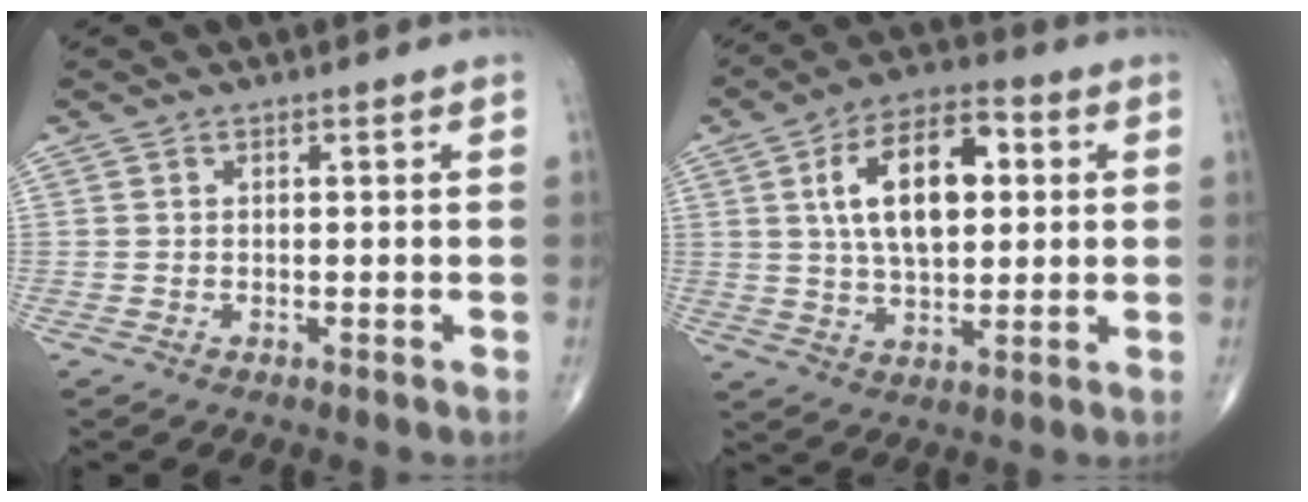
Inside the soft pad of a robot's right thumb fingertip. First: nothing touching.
{"total": 15.8, "force": [3.4, 8.3, 13.0], "torque": [-0.203, 0.009, 0.054]}